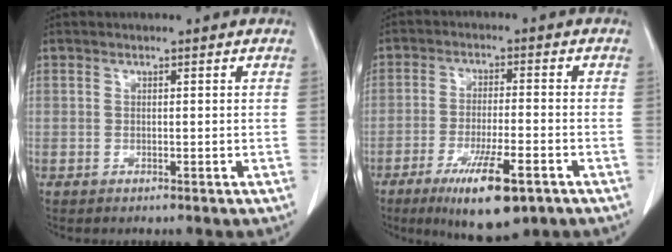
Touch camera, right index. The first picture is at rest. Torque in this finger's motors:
{"motor_torque": [1.17, -0.64, 0.49, 0.15]}